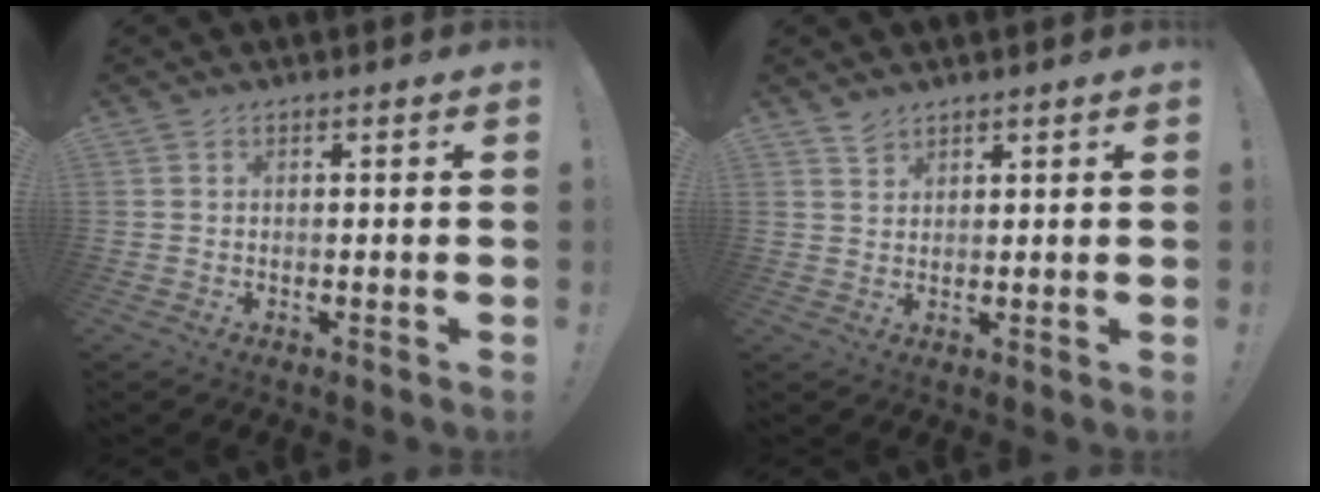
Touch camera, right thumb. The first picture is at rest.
{"total": 2.3, "force": [2.1, 0.8, 0.5], "torque": [0.003, -0.015, 0.039]}